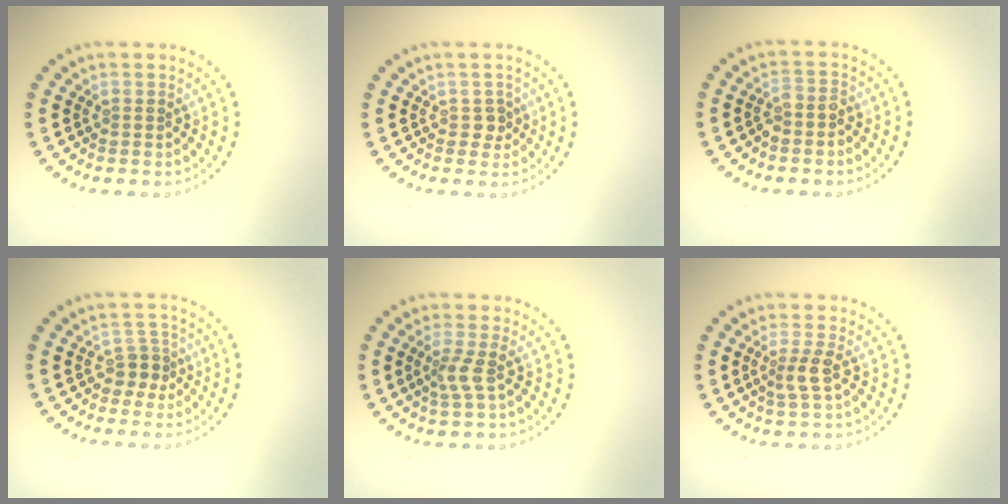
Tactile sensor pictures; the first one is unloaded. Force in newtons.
{"total": 1.2, "press": 1.0, "slide": 0.6}
{"total": 1.6, "press": 1.4, "slide": 0.7}
{"total": 2.0, "press": 1.6, "slide": 1.2}
{"total": 1.9, "press": 1.4, "slide": 1.3}
{"total": 2.0, "press": 1.6, "slide": 1.2}